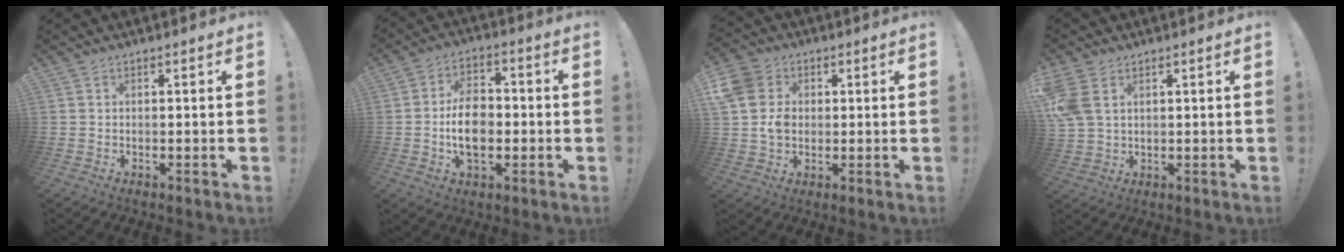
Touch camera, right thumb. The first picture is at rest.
{"total": 11.6, "force": [-1.6, 7.8, 8.4], "torque": [-0.153, 0.009, -0.029]}
{"total": 9.8, "force": [1.3, 8.6, 4.6], "torque": [-0.082, -0.008, 0.025]}
{"total": 7.7, "force": [3.0, 5.1, 4.9], "torque": [-0.108, -0.006, 0.063]}